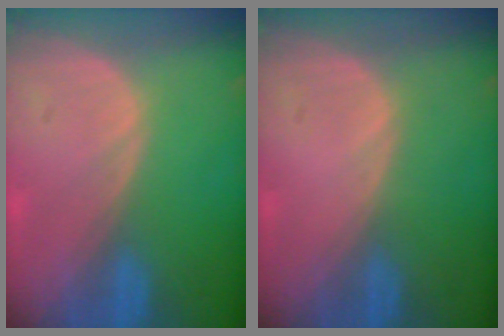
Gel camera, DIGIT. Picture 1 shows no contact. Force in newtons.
{"total": 0.0}